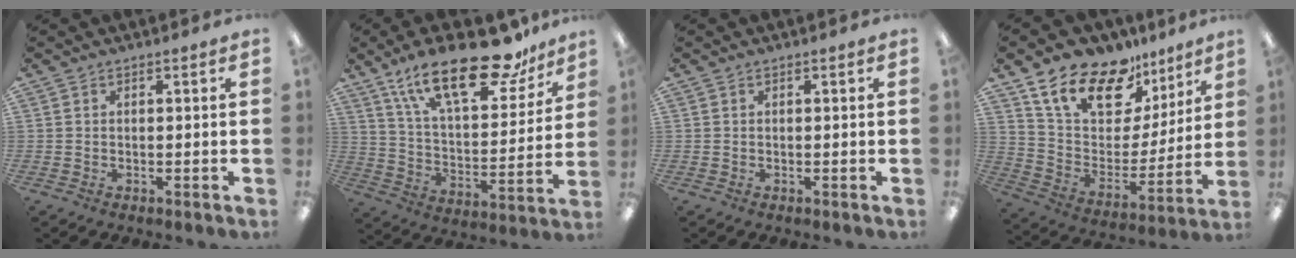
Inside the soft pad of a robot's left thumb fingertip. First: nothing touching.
{"total": 25.1, "force": [17.0, 9.1, 16.1], "torque": [-0.258, -0.095, 0.287]}
{"total": 0.0}
{"total": 18.8, "force": [13.9, 9.3, 8.6], "torque": [-0.172, -0.081, 0.253]}